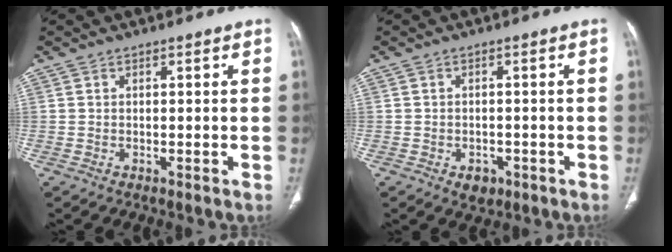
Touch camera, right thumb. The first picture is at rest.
{"total": 3.1, "force": [-1.4, 2.3, 1.5], "torque": [-0.008, 0.004, -0.011]}